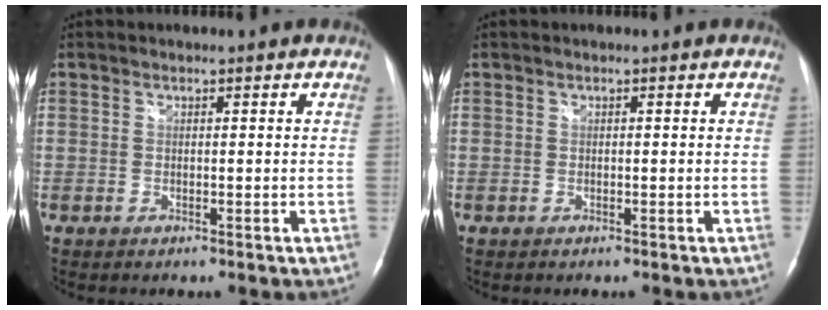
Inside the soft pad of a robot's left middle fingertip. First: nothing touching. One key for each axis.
{"total": 0.0}